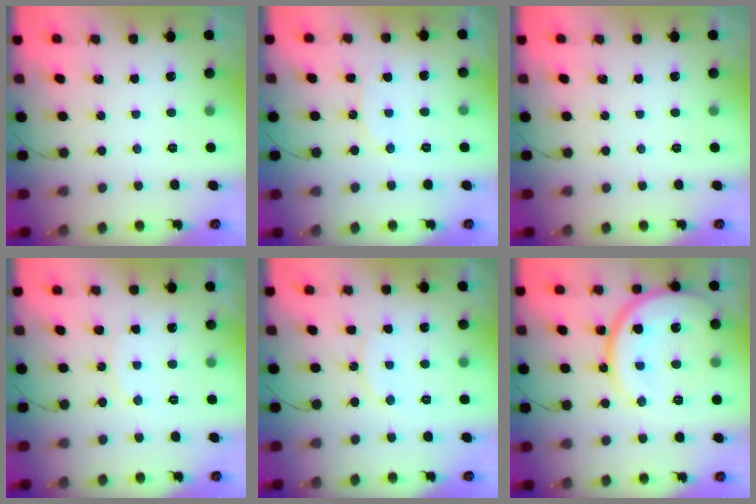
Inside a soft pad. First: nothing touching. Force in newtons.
{"total": 7.5, "press": 7.4, "slide": 0.7}
{"total": 0.0}
{"total": 6.4, "press": 6.3, "slide": 0.6}
{"total": 8.6, "press": 8.6, "slide": 0.2}
{"total": 18.3, "press": 18.2, "slide": 1.6}